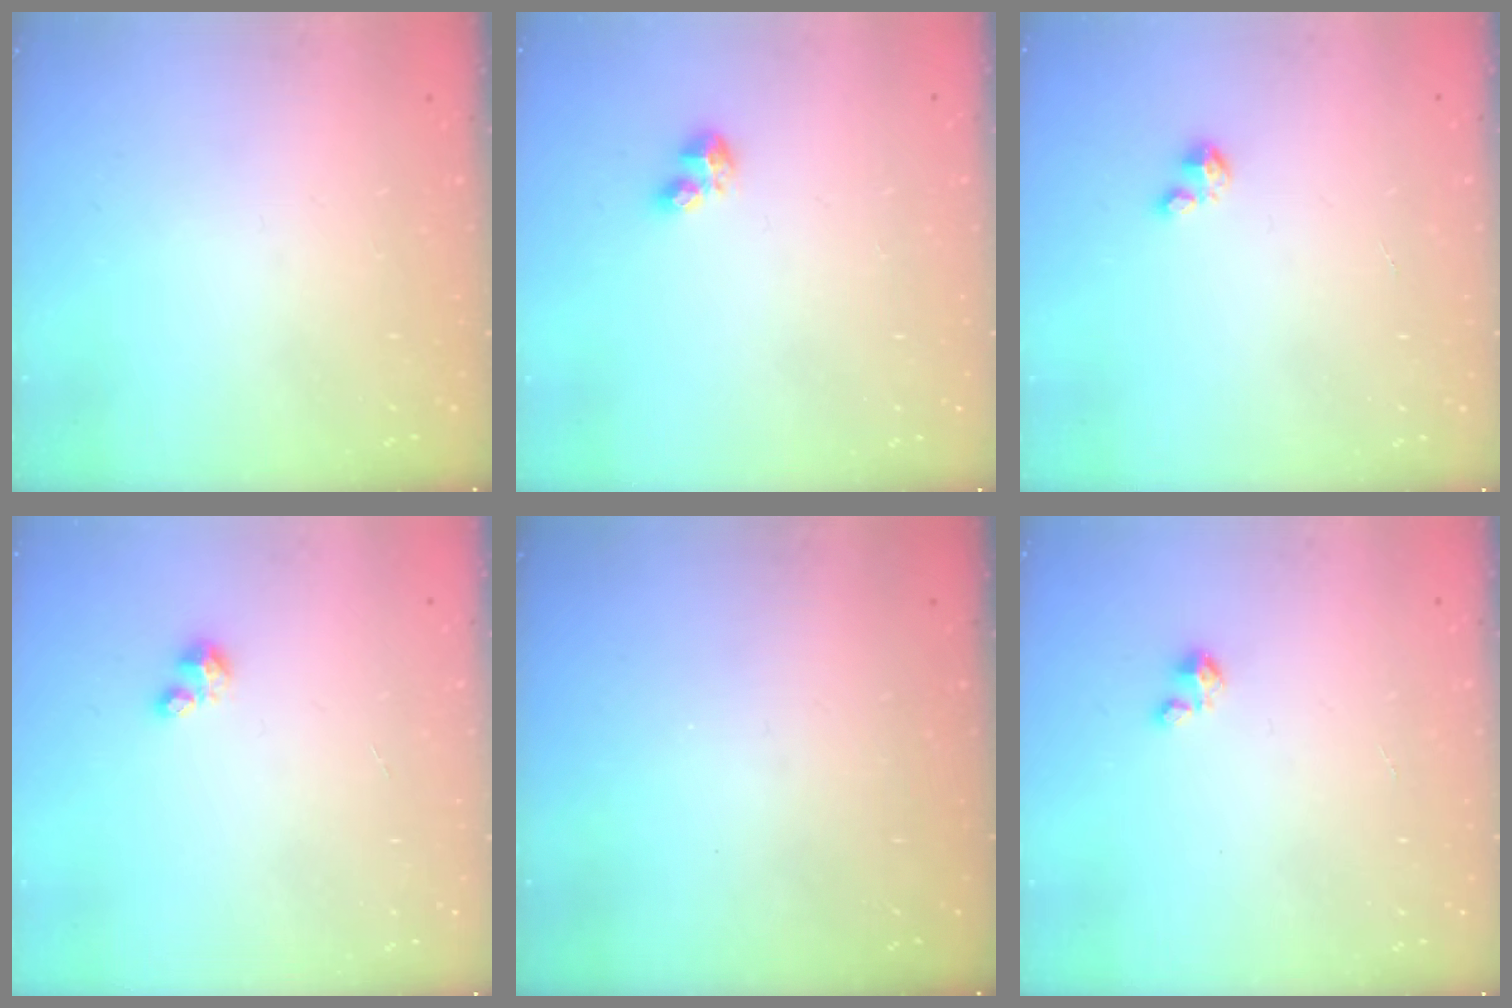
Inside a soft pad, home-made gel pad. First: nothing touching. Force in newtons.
{"total": 4.6, "press": 4.6, "slide": 0.6}
{"total": 1.2, "press": 1.2, "slide": 0.2}
{"total": 2.5, "press": 2.5, "slide": 0.3}
{"total": 0.0}
{"total": 1.8, "press": 1.8, "slide": 0.1}